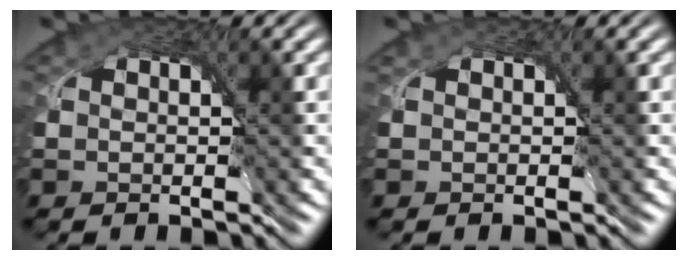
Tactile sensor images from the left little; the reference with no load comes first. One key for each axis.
{"total": 0.0}